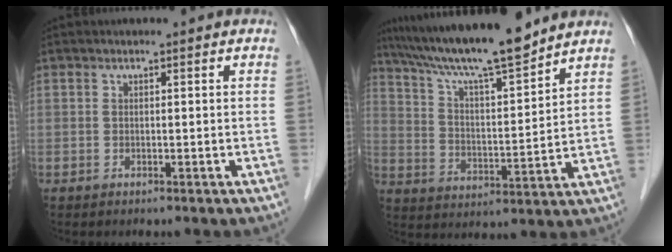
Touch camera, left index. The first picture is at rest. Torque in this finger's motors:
{"motor_torque": [1.21, -0.93, 0.56, 0.12]}